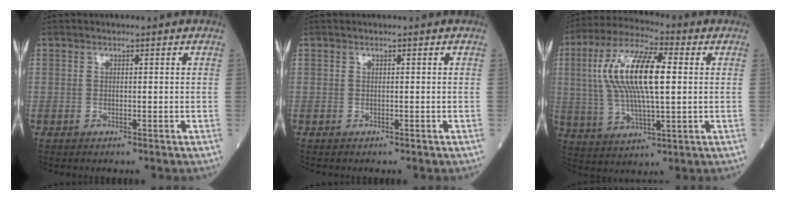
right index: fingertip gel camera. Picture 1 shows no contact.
{"total": 0.0}
{"total": 15.1, "force": [2.3, 3.9, 14.4], "torque": [-0.292, 0.022, 0.039]}